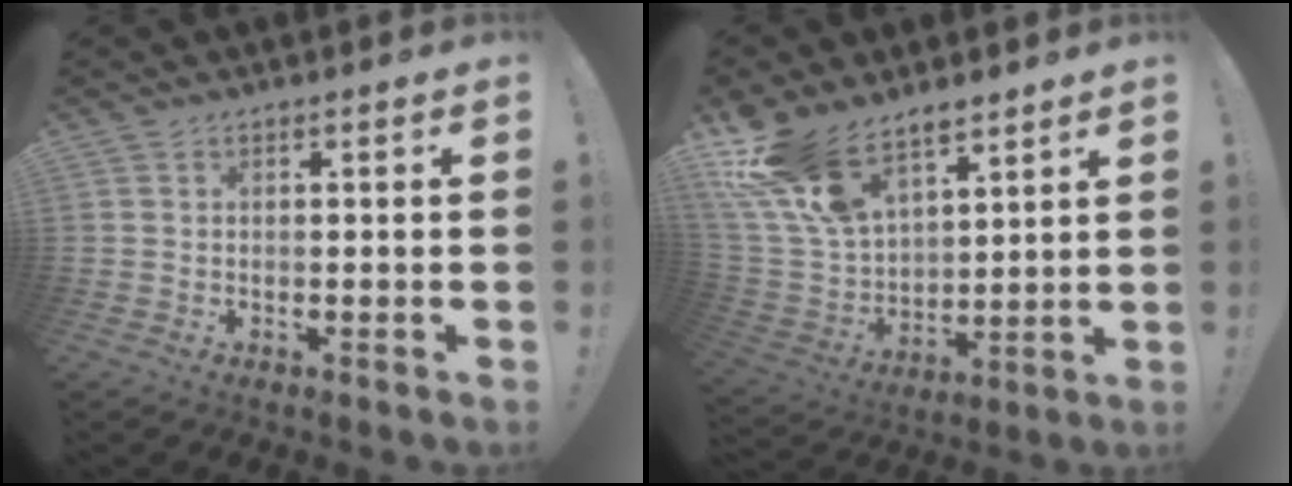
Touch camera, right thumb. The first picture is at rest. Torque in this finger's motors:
{"motor_torque": [2.02, 2.49, 1.59, 1.18, 0.18]}